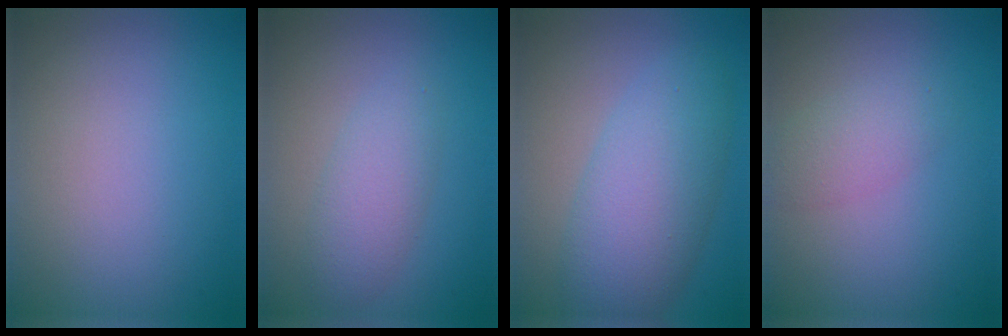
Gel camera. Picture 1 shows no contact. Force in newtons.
{"total": 2.8, "press": 2.8, "slide": 0.1}
{"total": 6.3, "press": 6.3, "slide": 0.2}
{"total": 2.3, "press": 2.3, "slide": 0.1}